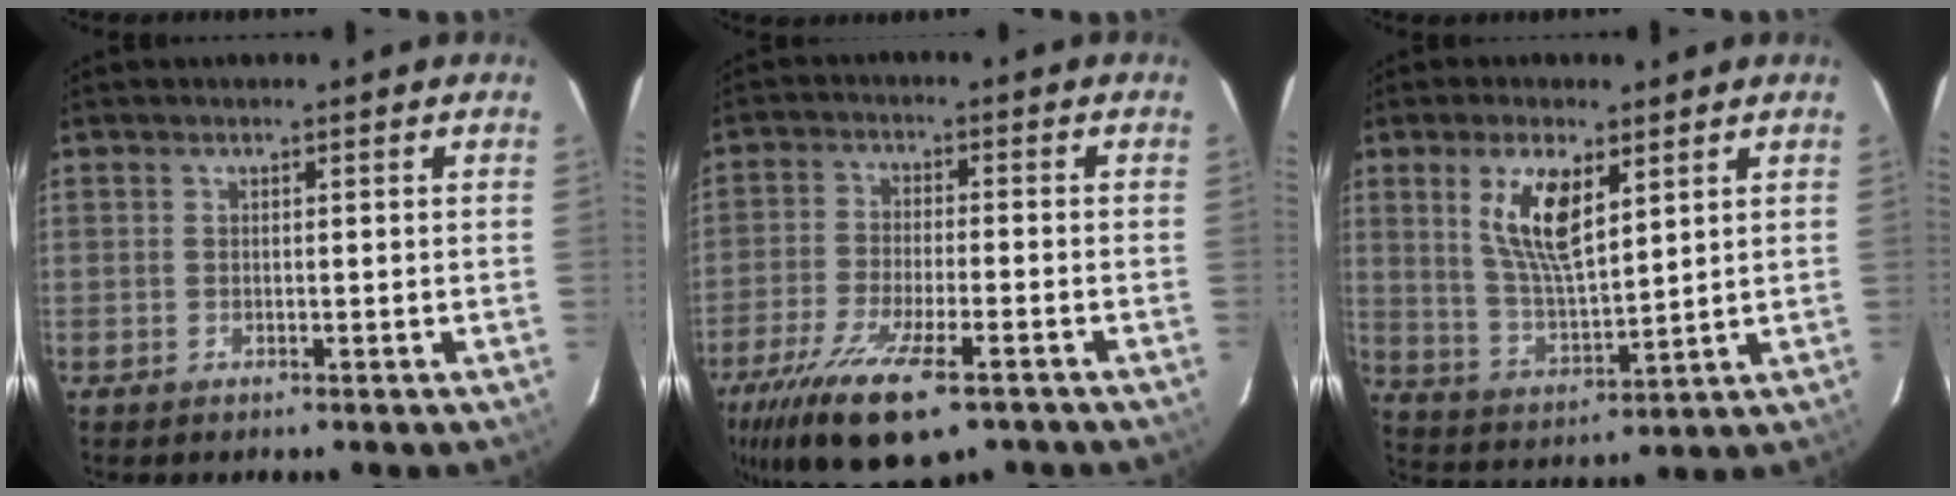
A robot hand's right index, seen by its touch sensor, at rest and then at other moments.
{"total": 16.7, "force": [-10.9, 4.9, 11.7], "torque": [-0.245, -0.055, -0.191]}
{"total": 10.6, "force": [4.7, 3.9, 8.7], "torque": [-0.165, 0.001, 0.099]}